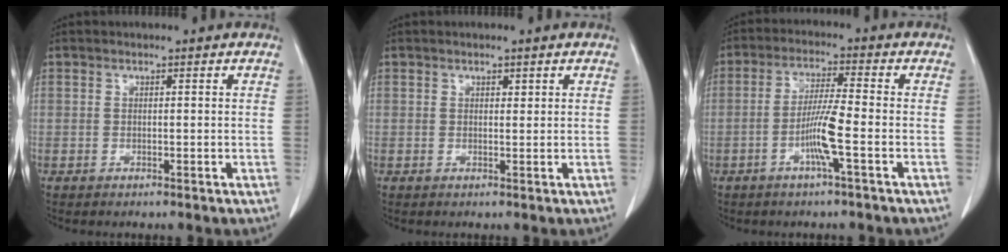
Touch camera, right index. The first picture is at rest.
{"total": 0.8, "force": [0.5, 0.4, 0.4], "torque": [-0.004, -0.004, 0.007]}
{"total": 6.5, "force": [-2.2, -0.4, 6.1], "torque": [-0.122, -0.003, -0.045]}